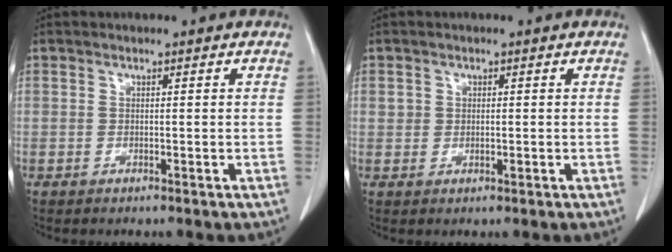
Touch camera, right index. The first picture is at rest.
{"total": 1.5, "force": [0.2, 1.3, 0.7], "torque": [-0.015, 0.001, 0.005]}